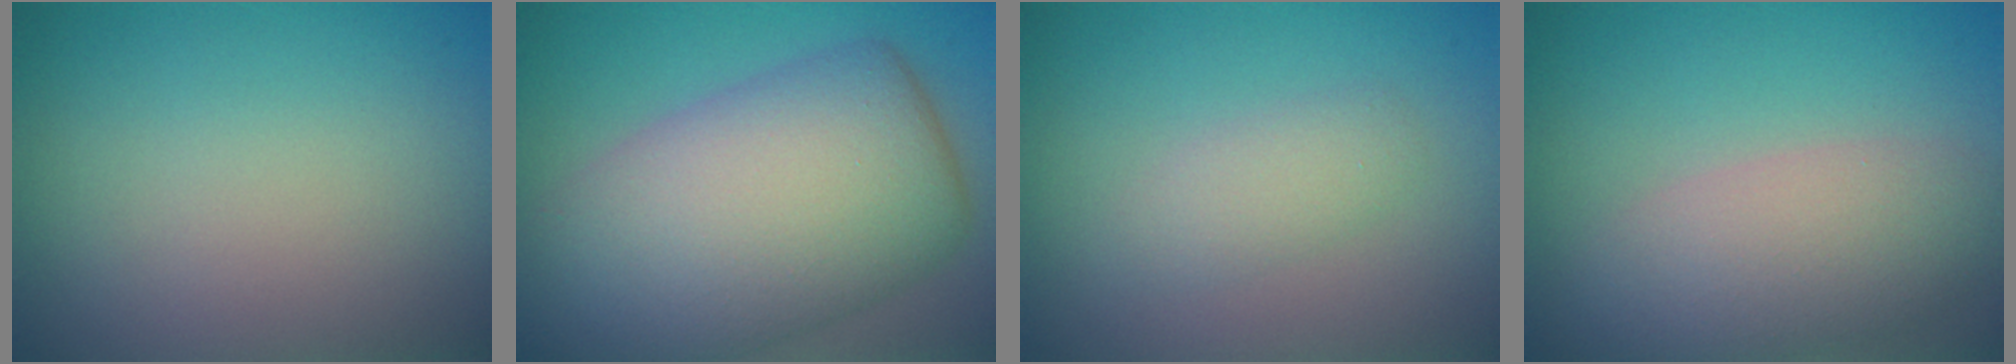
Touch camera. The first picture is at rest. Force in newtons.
{"total": 12.2, "press": 12.1, "slide": 0.7}
{"total": 2.4, "press": 2.4, "slide": 0.2}
{"total": 4.9, "press": 4.9, "slide": 0.5}